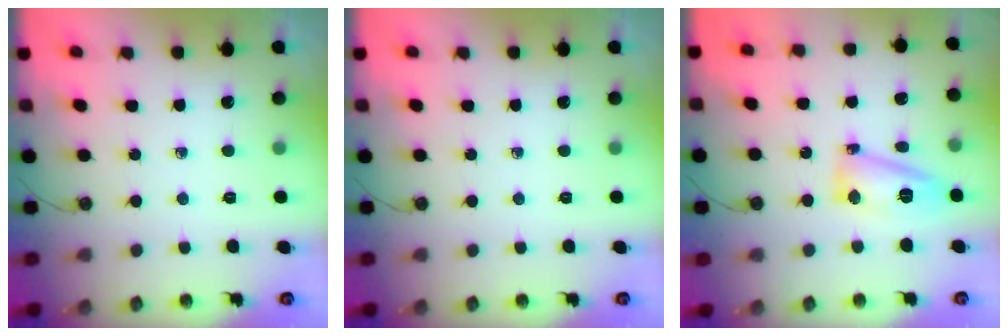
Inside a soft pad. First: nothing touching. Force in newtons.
{"total": 0.0}
{"total": 11.3, "press": 11.2, "slide": 1.3}